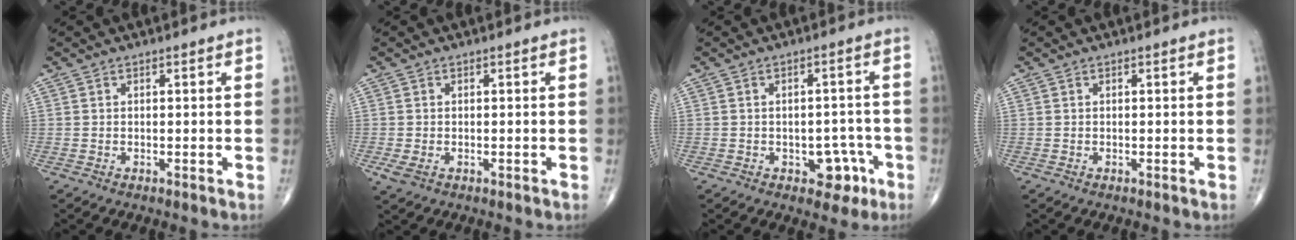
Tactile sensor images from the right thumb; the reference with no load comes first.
{"total": 2.3, "force": [-0.7, 1.4, 1.6], "torque": [-0.042, -0.002, -0.010]}
{"total": 5.8, "force": [-2.5, 3.8, 3.6], "torque": [-0.016, 0.023, -0.027]}
{"total": 0.0}